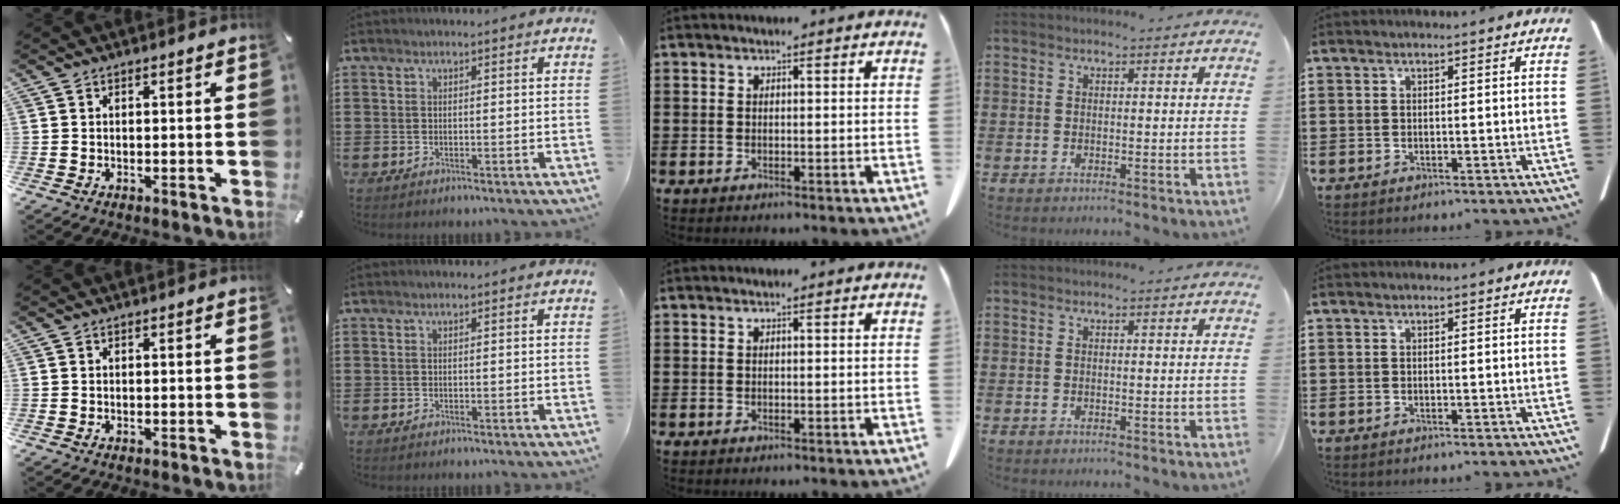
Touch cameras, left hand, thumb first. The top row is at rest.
{}